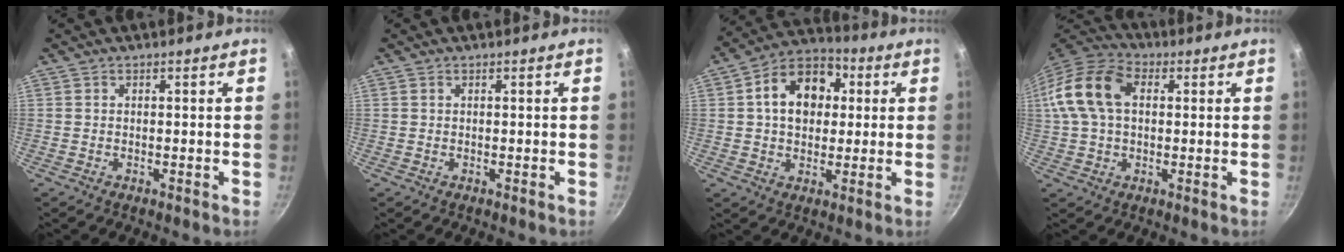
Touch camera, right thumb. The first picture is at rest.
{"total": 0.0}
{"total": 13.6, "force": [2.6, 10.0, 8.8], "torque": [-0.102, 0.020, 0.025]}
{"total": 14.5, "force": [2.7, 9.5, 10.5], "torque": [-0.191, 0.028, 0.034]}